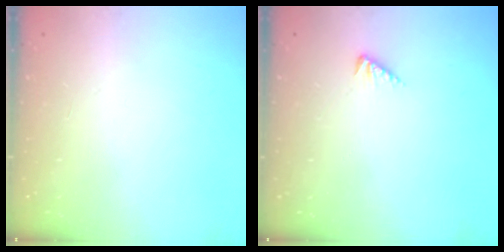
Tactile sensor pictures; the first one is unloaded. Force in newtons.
{"total": 2.0, "press": 1.9, "slide": 0.3}